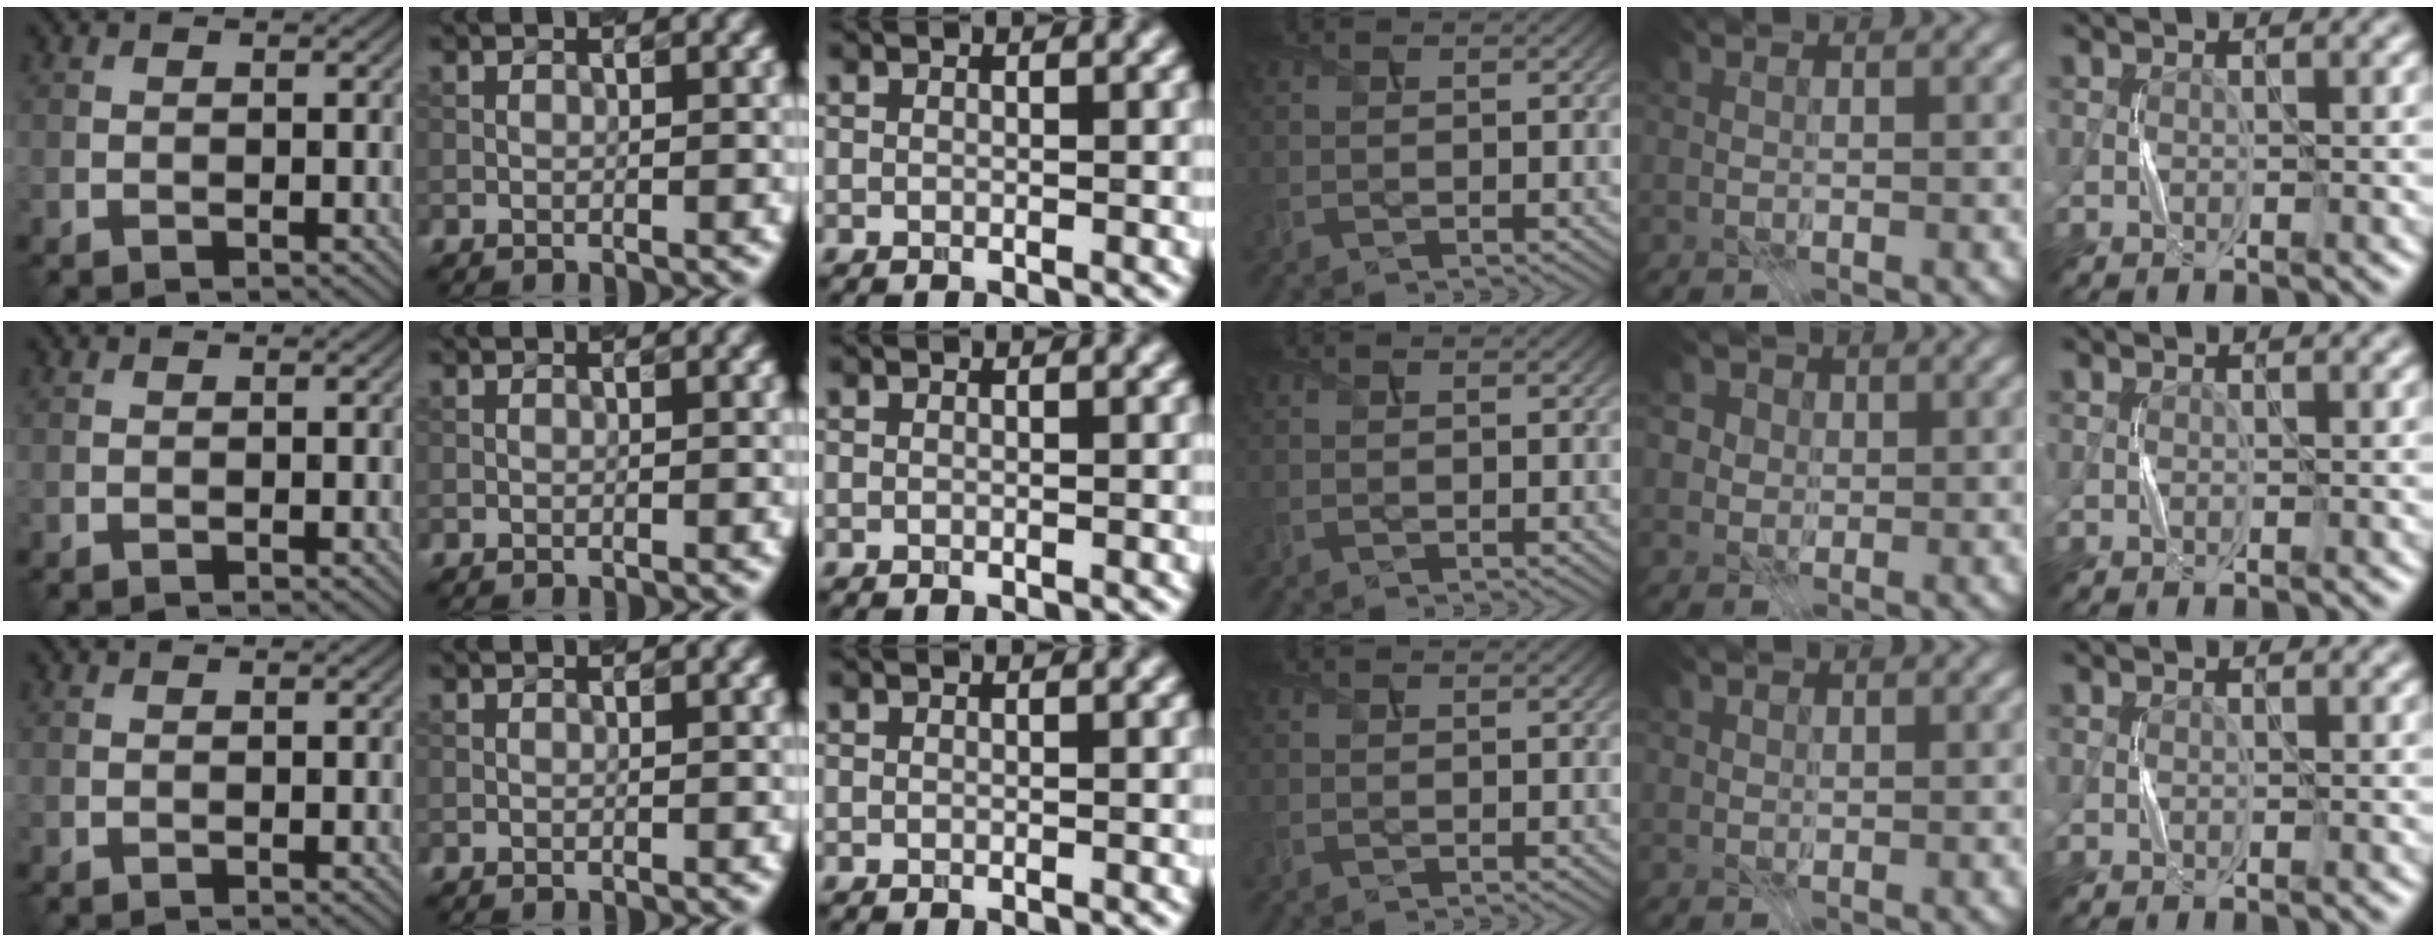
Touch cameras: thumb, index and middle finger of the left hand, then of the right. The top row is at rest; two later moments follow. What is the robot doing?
{"motion": "press", "object": "calculator"}